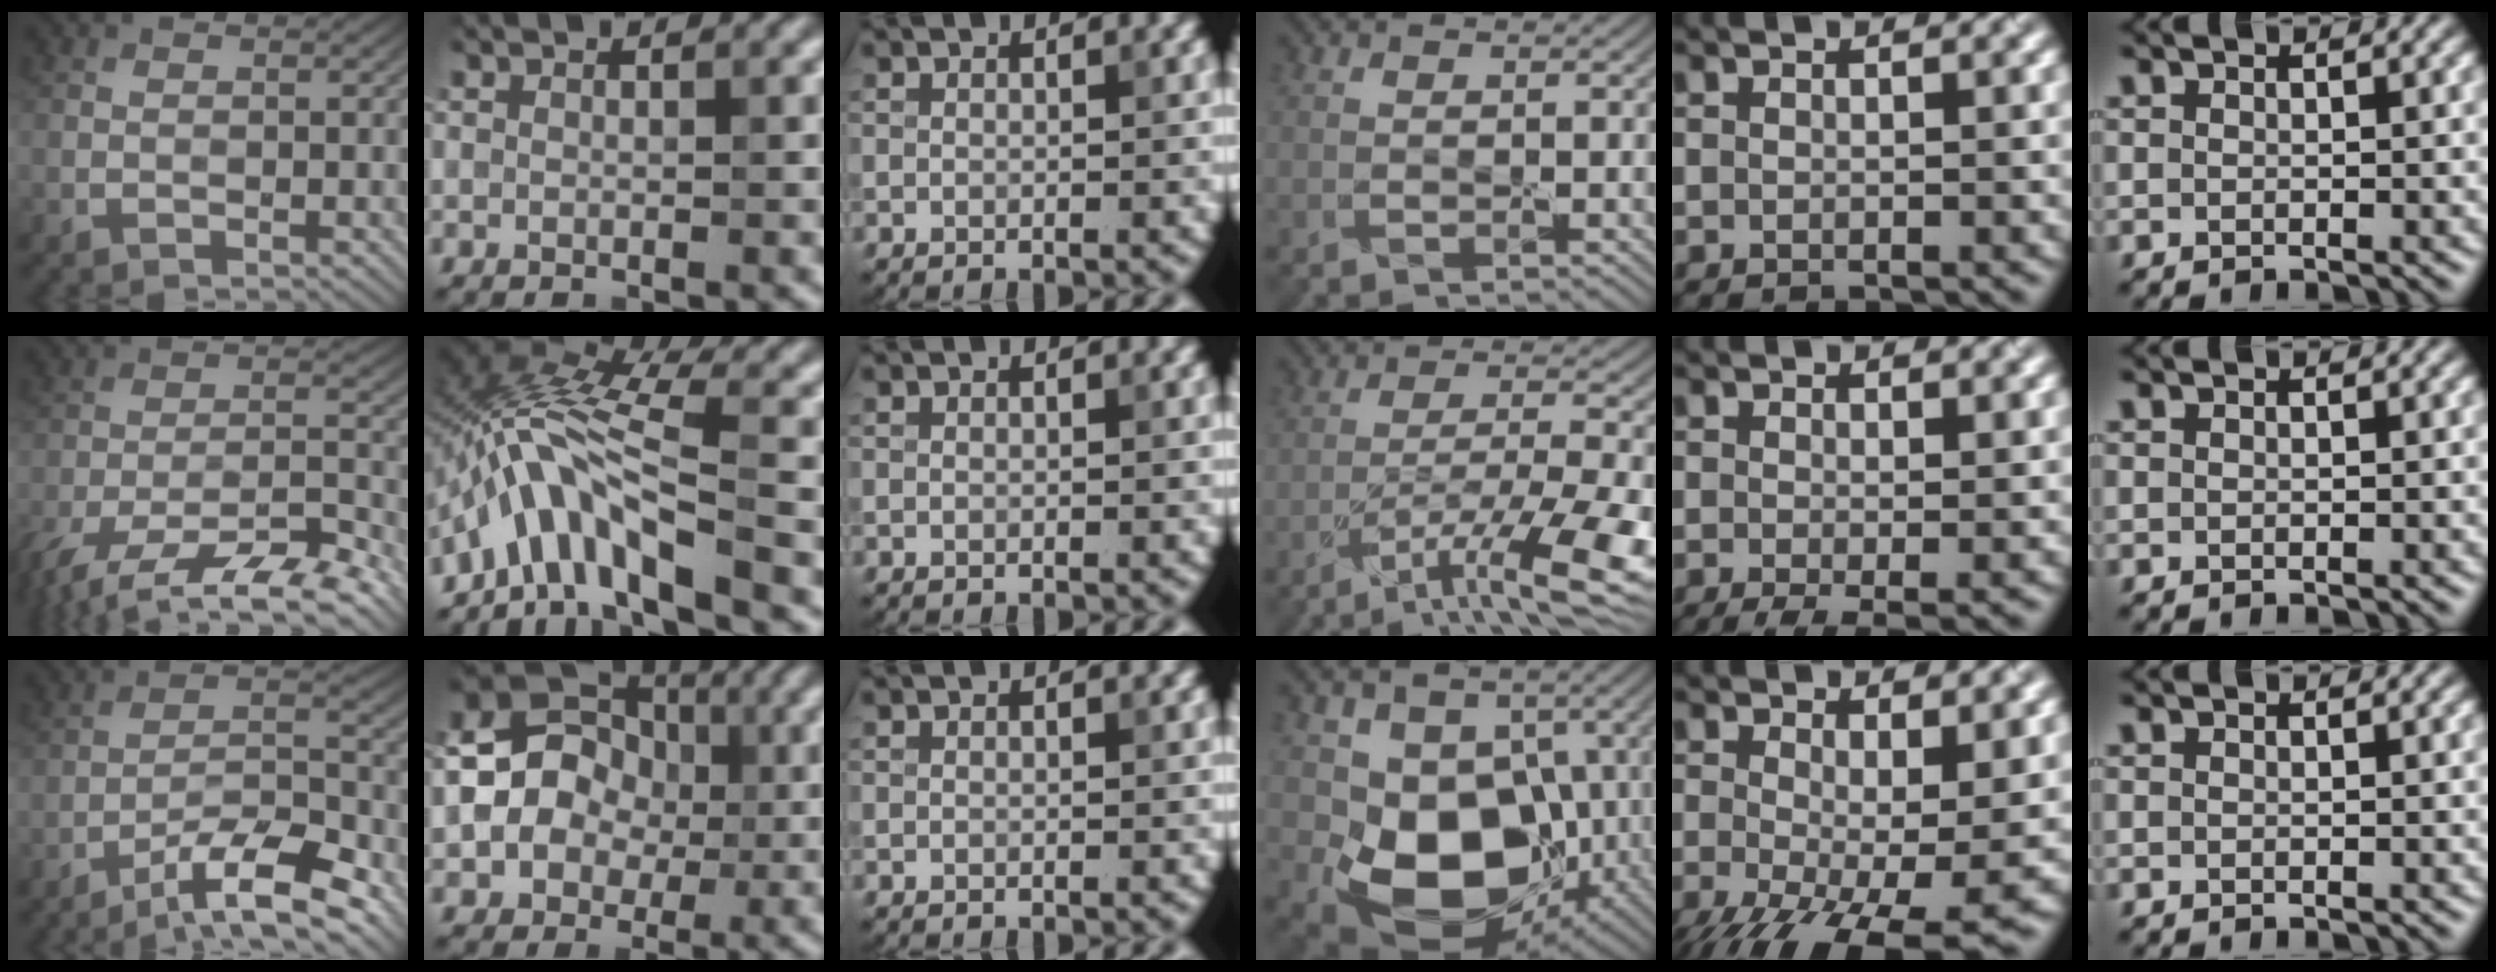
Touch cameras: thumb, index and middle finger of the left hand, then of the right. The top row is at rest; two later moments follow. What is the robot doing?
{"motion": "peel", "object": "postage stamp"}